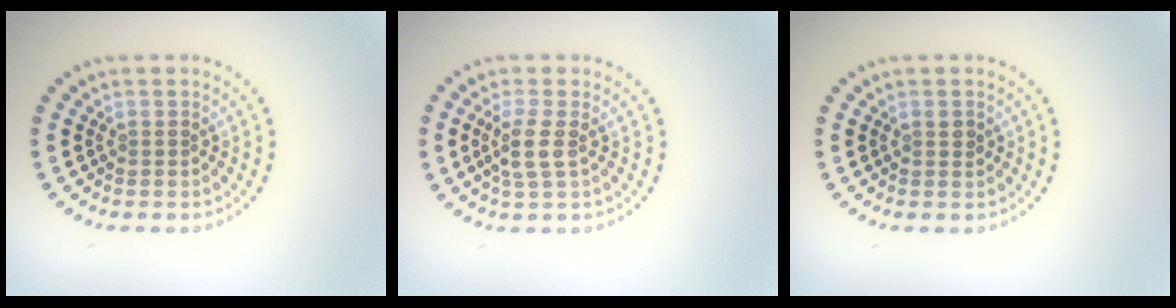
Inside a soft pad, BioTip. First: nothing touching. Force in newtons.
{"total": 2.4, "press": 2.0, "slide": 1.2}
{"total": 0.8, "press": 0.8, "slide": 0.3}